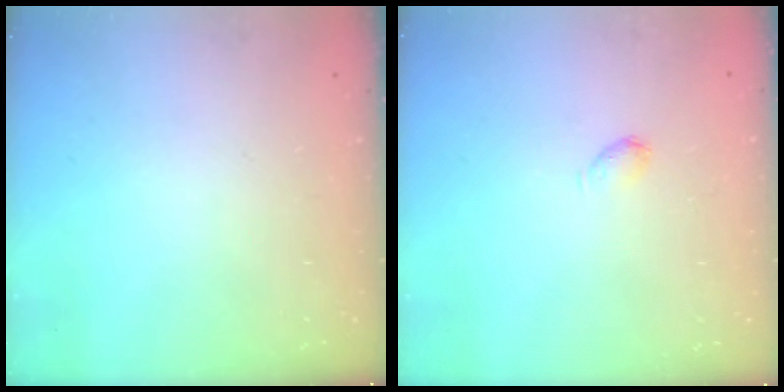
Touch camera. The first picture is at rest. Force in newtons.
{"total": 3.0, "press": 3.0, "slide": 0.5}